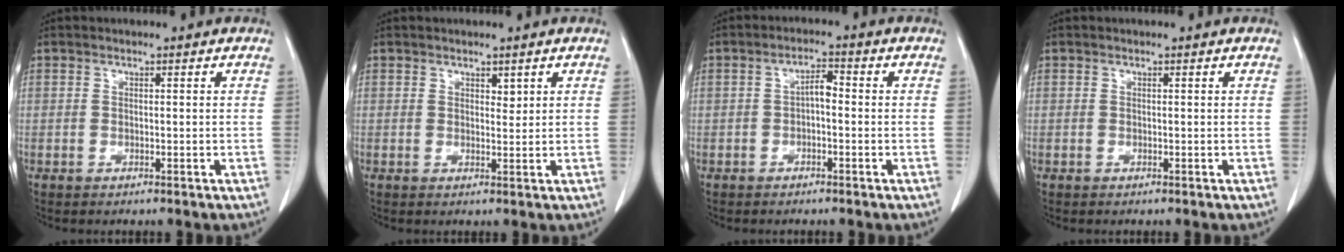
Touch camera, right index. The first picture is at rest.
{"total": 1.3, "force": [0.8, 0.6, 0.7], "torque": [-0.009, -0.005, 0.013]}
{"total": 2.7, "force": [-0.4, 1.0, 2.5], "torque": [-0.041, 0.010, -0.007]}
{"total": 0.0}